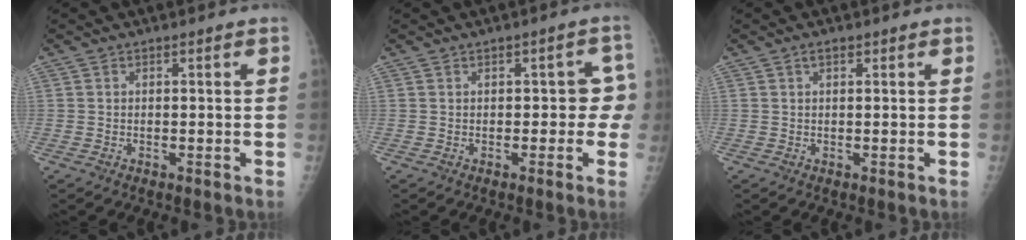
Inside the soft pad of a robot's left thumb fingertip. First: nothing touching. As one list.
[{"total": 3.8, "force": [0.0, 2.5, 2.9], "torque": [0.003, 0.017, -0.010]}, {"total": 1.1, "force": [0.6, 0.5, 0.8], "torque": [-0.013, 0.003, 0.009]}]